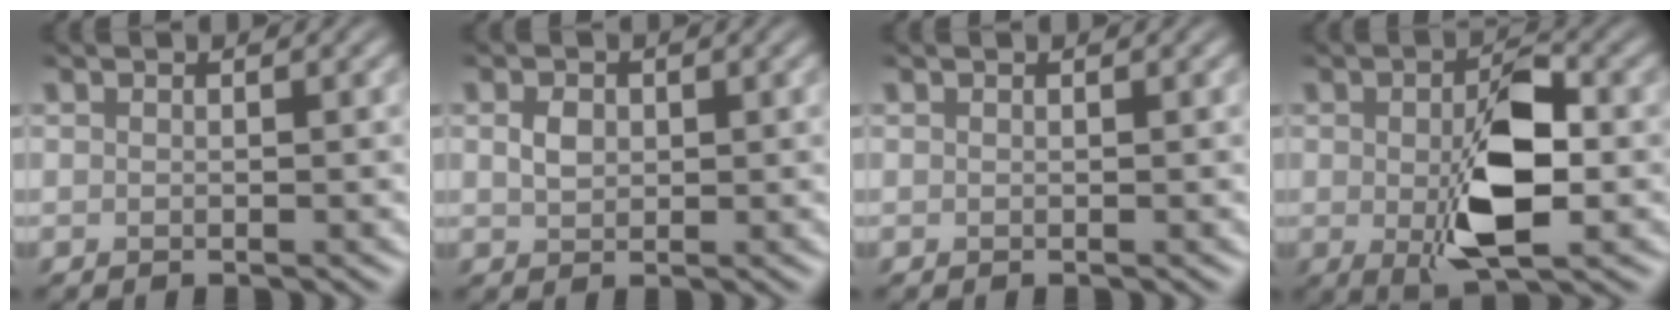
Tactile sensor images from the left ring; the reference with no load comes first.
{"total": 1.4, "force": [0.2, 1.2, 0.8], "torque": [-0.021, 0.002, 0.003]}
{"total": 0.0}
{"total": 7.4, "force": [-1.1, 3.4, 6.4], "torque": [-0.120, -0.006, -0.016]}